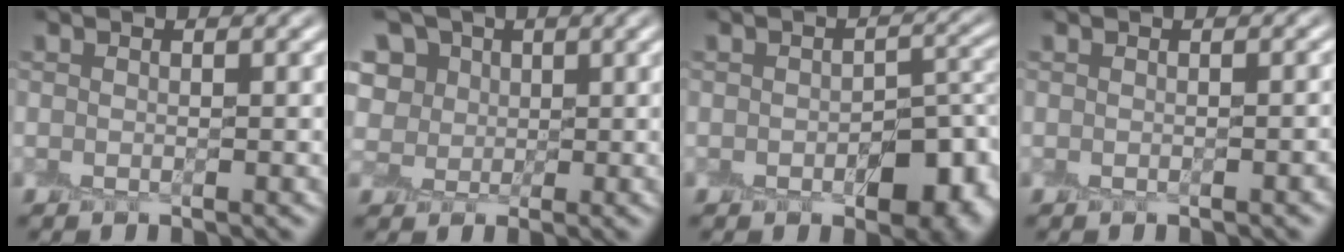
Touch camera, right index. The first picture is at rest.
{"total": 9.1, "force": [5.6, 6.2, 3.5], "torque": [-0.062, 0.031, 0.064]}
{"total": 6.2, "force": [-2.8, 3.4, 4.4], "torque": [-0.048, -0.006, -0.035]}
{"total": 1.3, "force": [-0.9, 0.3, 0.8], "torque": [-0.008, -0.004, -0.013]}